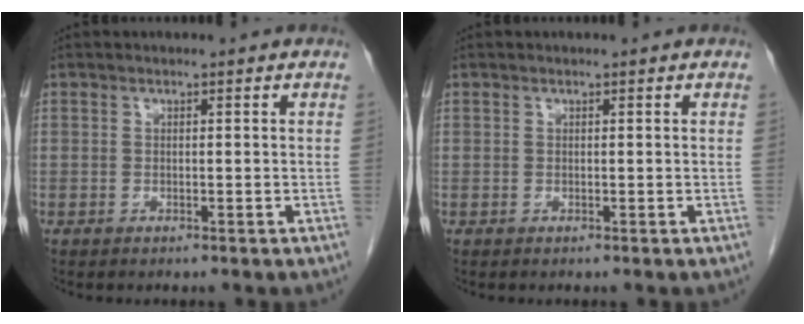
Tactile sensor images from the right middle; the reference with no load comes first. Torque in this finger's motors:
{"motor_torque": [-0.21, 0.05, -0.01, -0.01]}